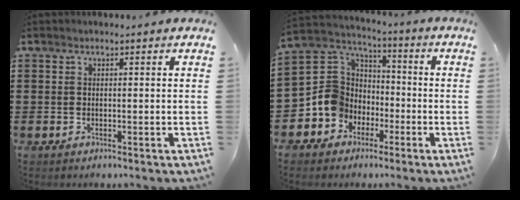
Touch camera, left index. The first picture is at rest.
{"total": 8.1, "force": [-2.1, 7.7, 1.4], "torque": [-0.084, -0.004, -0.042]}